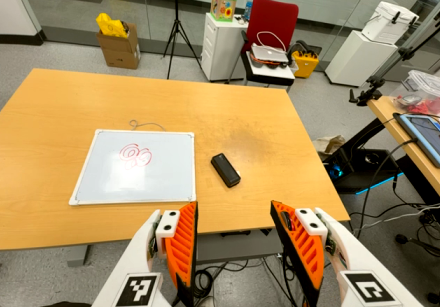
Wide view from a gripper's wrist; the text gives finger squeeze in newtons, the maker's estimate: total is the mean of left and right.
{"total": 0.0}